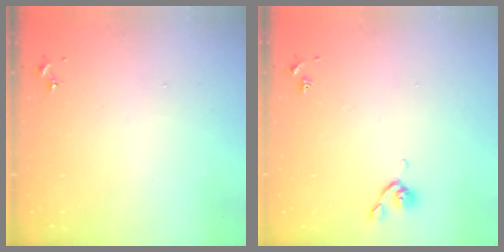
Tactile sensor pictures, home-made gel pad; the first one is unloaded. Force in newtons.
{"total": 4.8, "press": 4.6, "slide": 1.0}